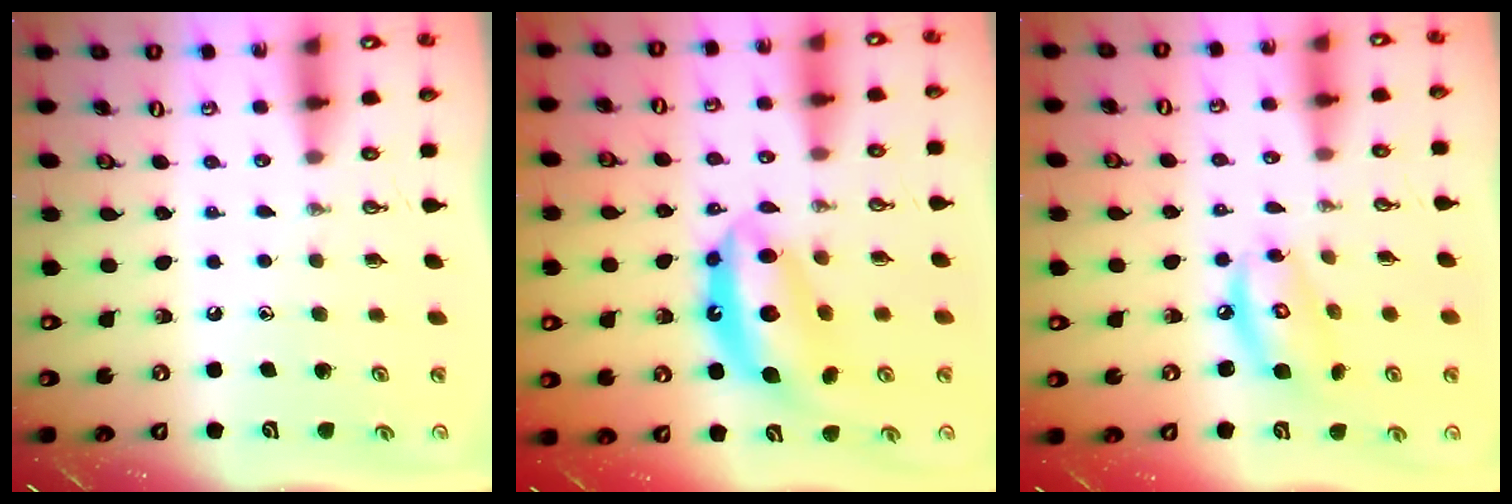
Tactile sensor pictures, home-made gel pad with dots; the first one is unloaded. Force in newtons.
{"total": 12.6, "press": 12.5, "slide": 1.3}
{"total": 9.4, "press": 9.3, "slide": 0.8}